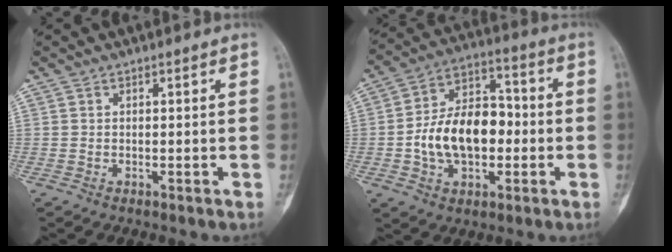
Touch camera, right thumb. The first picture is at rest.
{"total": 15.9, "force": [-2.0, 10.2, 12.0], "torque": [-0.186, 0.038, -0.033]}